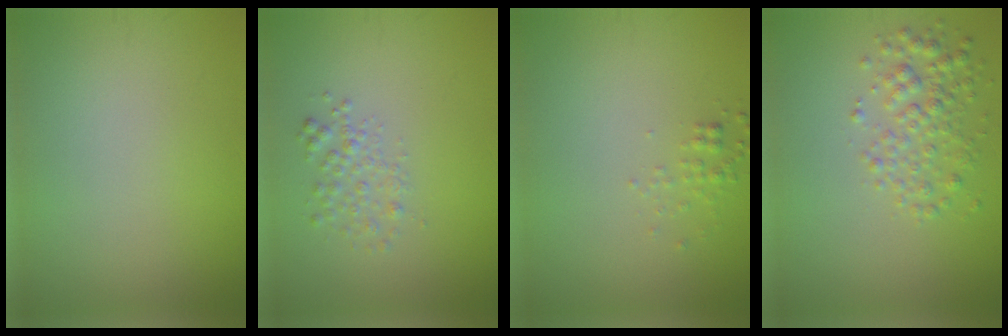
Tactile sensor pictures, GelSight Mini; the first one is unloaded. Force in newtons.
{"total": 1.7, "press": 1.7, "slide": 0.1}
{"total": 0.9, "press": 0.9, "slide": 0.0}
{"total": 2.8, "press": 2.8, "slide": 0.1}